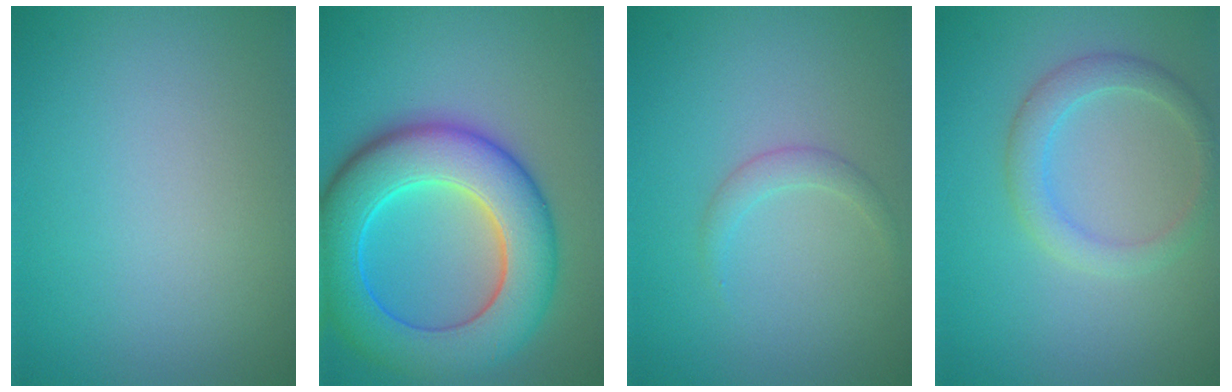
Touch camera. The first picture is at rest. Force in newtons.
{"total": 10.6, "press": 10.6, "slide": 0.1}
{"total": 1.2, "press": 1.2, "slide": 0.1}
{"total": 2.7, "press": 2.7, "slide": 0.0}